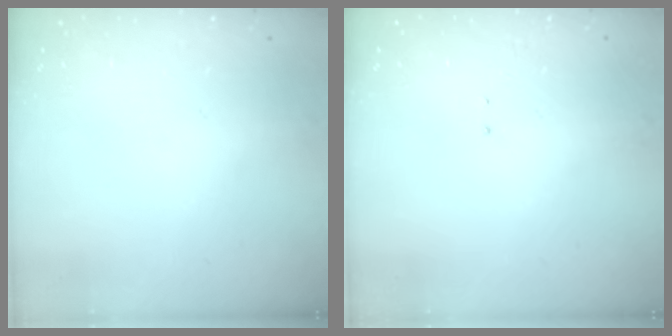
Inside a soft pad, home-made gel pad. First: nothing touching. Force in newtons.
{"total": 1.3, "press": 1.2, "slide": 0.6}